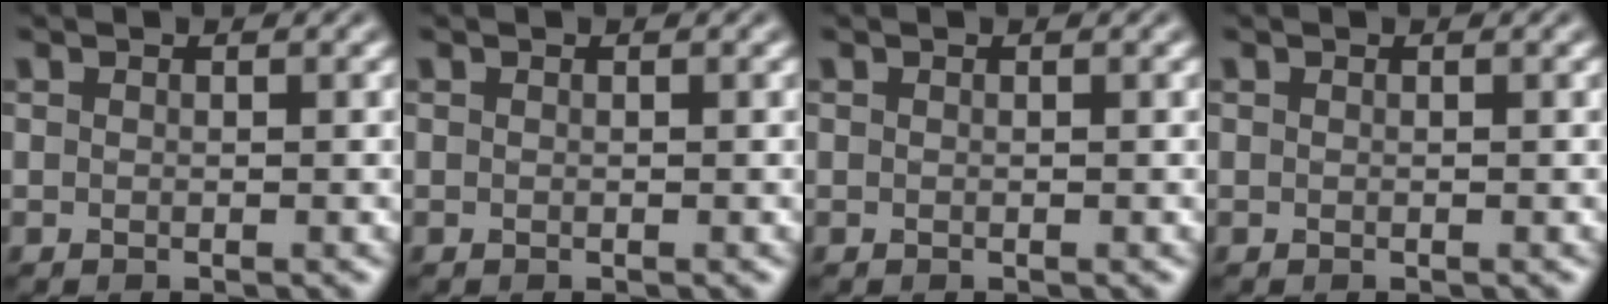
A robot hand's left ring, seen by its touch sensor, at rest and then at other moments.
{"total": 0.0}
{"total": 0.0}
{"total": 0.0}